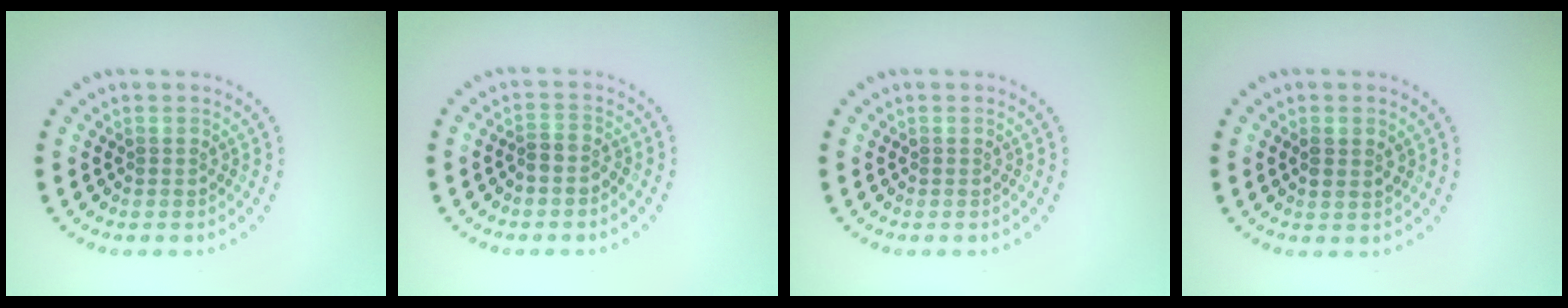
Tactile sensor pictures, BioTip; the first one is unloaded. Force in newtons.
{"total": 1.3, "press": 1.0, "slide": 0.9}
{"total": 0.0}
{"total": 1.6, "press": 1.5, "slide": 0.5}